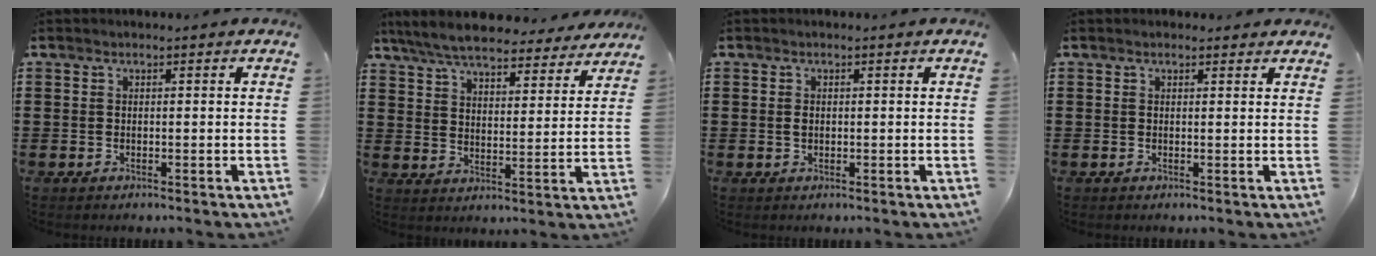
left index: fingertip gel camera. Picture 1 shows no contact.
{"total": 7.5, "force": [7.0, 0.8, 2.4], "torque": [-0.075, -0.035, 0.126]}
{"total": 0.9, "force": [0.0, 0.6, 0.7], "torque": [-0.016, 0.002, -0.001]}
{"total": 1.0, "force": [0.8, 0.5, 0.2], "torque": [-0.005, 0.004, 0.016]}